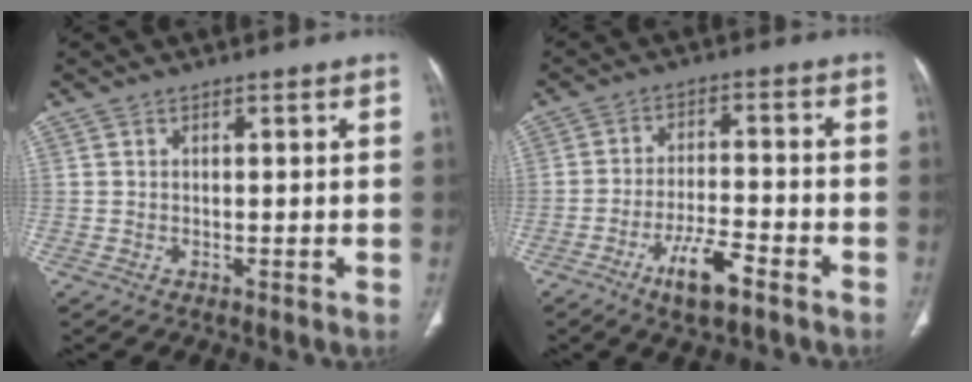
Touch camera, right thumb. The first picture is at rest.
{"total": 8.3, "force": [-5.1, 2.4, 6.1], "torque": [-0.112, 0.025, -0.086]}